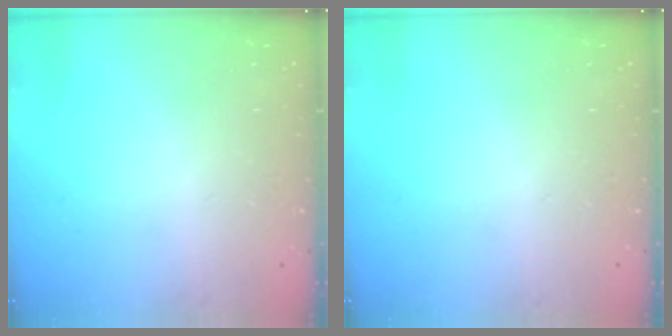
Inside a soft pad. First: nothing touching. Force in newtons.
{"total": 0.0}